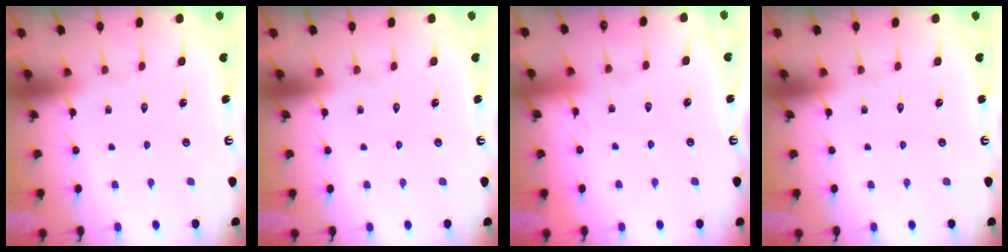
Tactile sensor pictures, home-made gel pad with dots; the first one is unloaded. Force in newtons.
{"total": 0.0}
{"total": 2.5, "press": 2.5, "slide": 0.3}
{"total": 0.0}